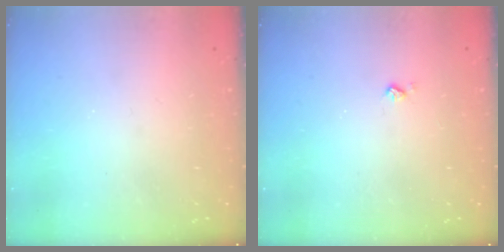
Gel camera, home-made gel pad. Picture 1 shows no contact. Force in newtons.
{"total": 2.2, "press": 2.2, "slide": 0.4}